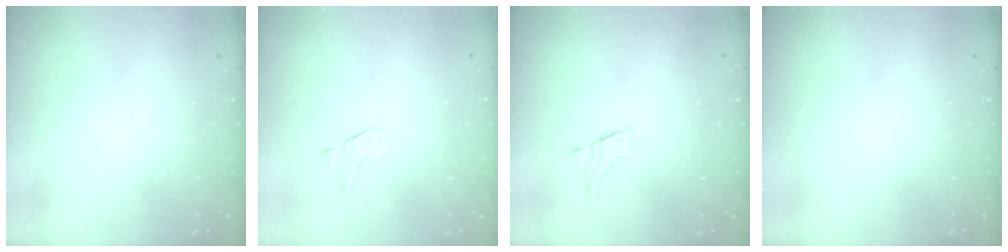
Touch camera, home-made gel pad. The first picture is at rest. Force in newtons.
{"total": 1.8, "press": 1.7, "slide": 0.1}
{"total": 2.7, "press": 2.7, "slide": 0.2}
{"total": 0.0}